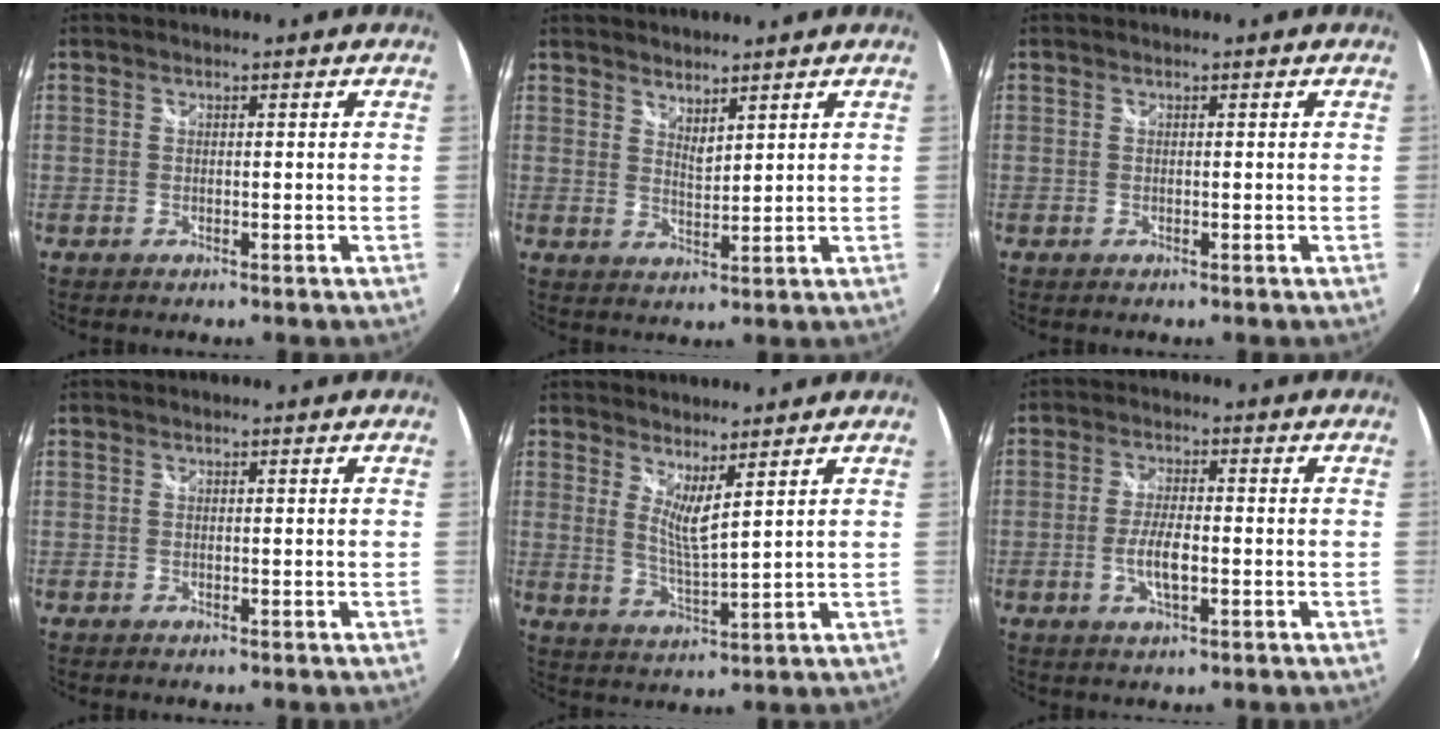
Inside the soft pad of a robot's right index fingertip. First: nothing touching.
{"total": 3.3, "force": [3.0, 0.6, 1.1], "torque": [-0.017, -0.004, 0.051]}
{"total": 0.0}
{"total": 0.0}
{"total": 5.1, "force": [3.7, -0.1, 3.5], "torque": [-0.061, -0.014, 0.061]}
{"total": 5.4, "force": [-1.5, 1.6, 5.0], "torque": [-0.103, -0.003, -0.028]}